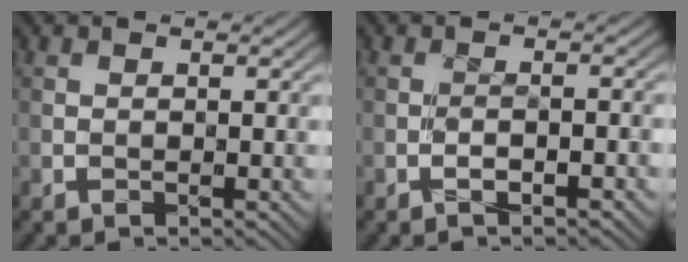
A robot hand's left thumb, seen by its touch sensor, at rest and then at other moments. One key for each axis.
{"total": 1.2, "fx": -0.9, "fy": -0.2, "fz": 0.8, "tx": -0.015, "ty": 0.005, "tz": -0.016}